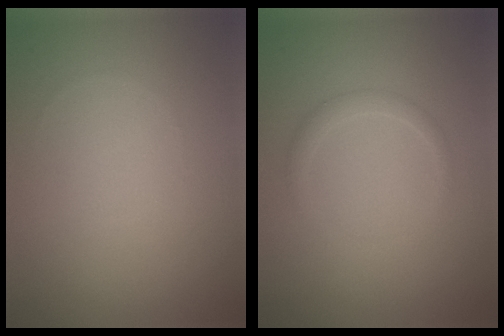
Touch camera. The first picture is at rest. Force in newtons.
{"total": 1.3, "press": 1.3, "slide": 0.1}